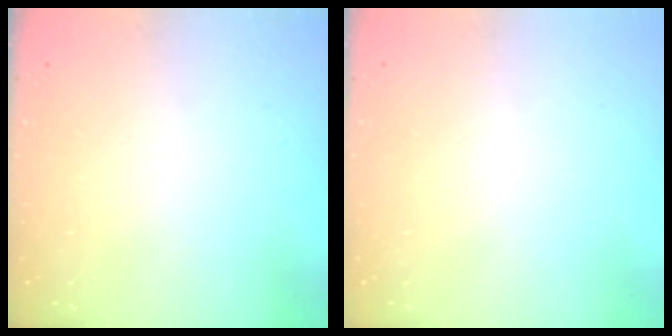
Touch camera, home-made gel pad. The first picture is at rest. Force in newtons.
{"total": 1.8, "press": 1.7, "slide": 0.1}